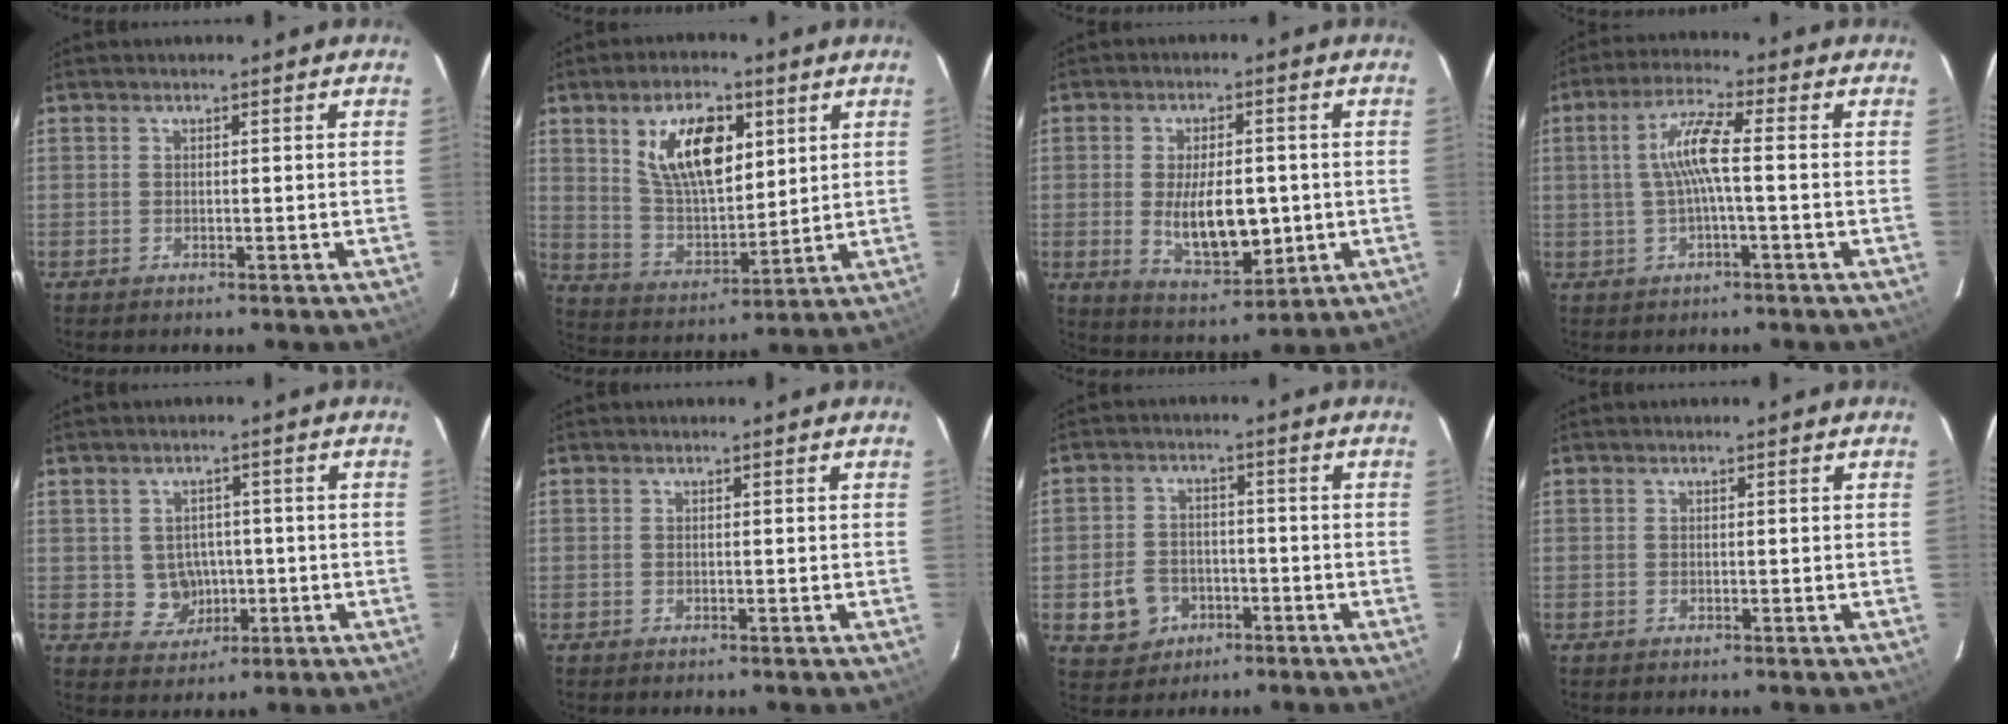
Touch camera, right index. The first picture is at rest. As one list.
[{"total": 14.1, "force": [5.8, 6.8, 10.9], "torque": [-0.187, 0.014, 0.116]}, {"total": 11.3, "force": [-1.1, 5.2, 10.0], "torque": [-0.185, -0.017, -0.004]}, {"total": 6.8, "force": [-0.3, 0.5, 6.8], "torque": [-0.141, 0.010, -0.003]}, {"total": 5.0, "force": [-0.3, 4.9, 1.1], "torque": [-0.031, 0.015, 0.014]}, {"total": 0.0}, {"total": 7.4, "force": [-3.0, 6.2, 2.7], "torque": [-0.074, 0.018, -0.035]}, {"total": 0.0}]